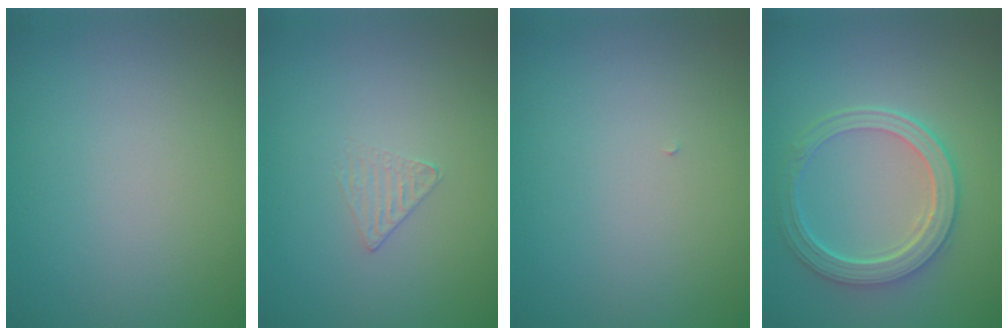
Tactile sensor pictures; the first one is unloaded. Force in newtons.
{"total": 1.0, "press": 0.3, "slide": 0.9}
{"total": 0.0}
{"total": 4.7, "press": 3.9, "slide": 2.7}